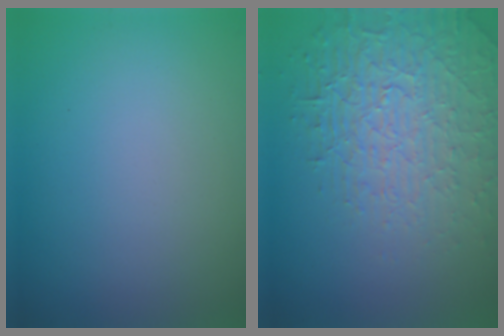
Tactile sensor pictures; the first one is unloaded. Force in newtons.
{"total": 4.5, "press": 4.2, "slide": 1.7}